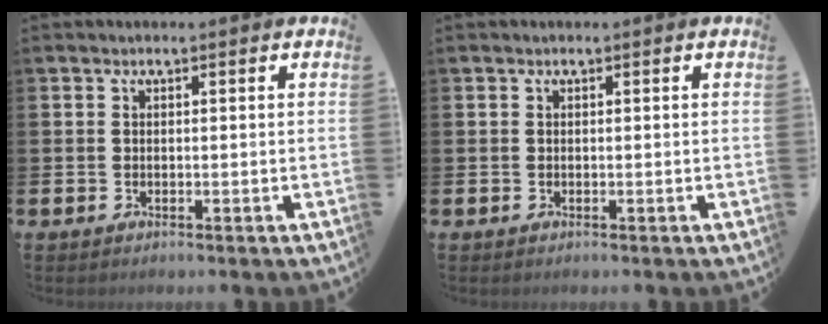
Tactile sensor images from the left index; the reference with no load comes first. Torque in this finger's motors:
{"motor_torque": [0.00, 0.00, 0.02, 0.00]}